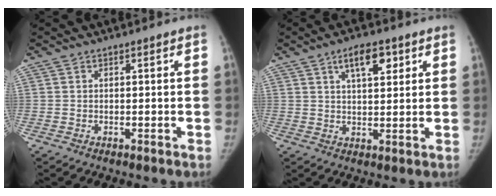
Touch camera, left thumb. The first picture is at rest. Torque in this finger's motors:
{"motor_torque": [0.21, -0.06, 0.69, -0.34, 0.20]}